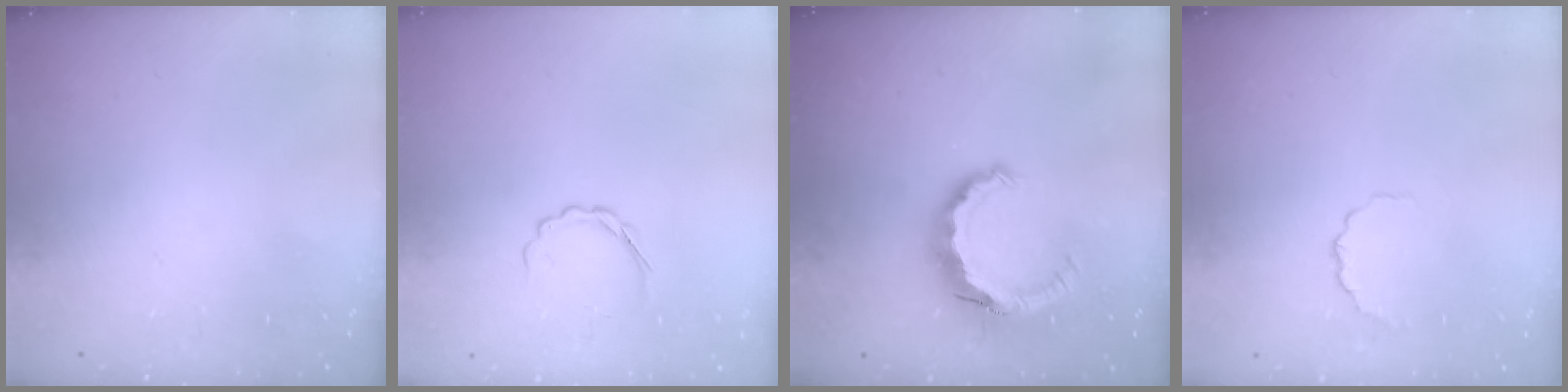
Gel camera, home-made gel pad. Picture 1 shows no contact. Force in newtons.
{"total": 3.2, "press": 3.1, "slide": 0.8}
{"total": 8.6, "press": 8.5, "slide": 1.1}
{"total": 4.2, "press": 3.9, "slide": 1.4}